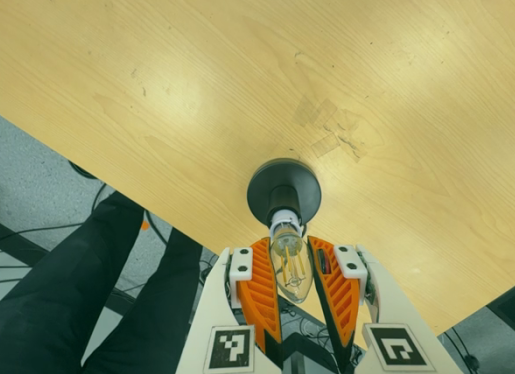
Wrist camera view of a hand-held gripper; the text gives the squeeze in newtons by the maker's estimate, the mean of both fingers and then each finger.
{"total": 11.7, "left": 11.6, "right": 11.8}